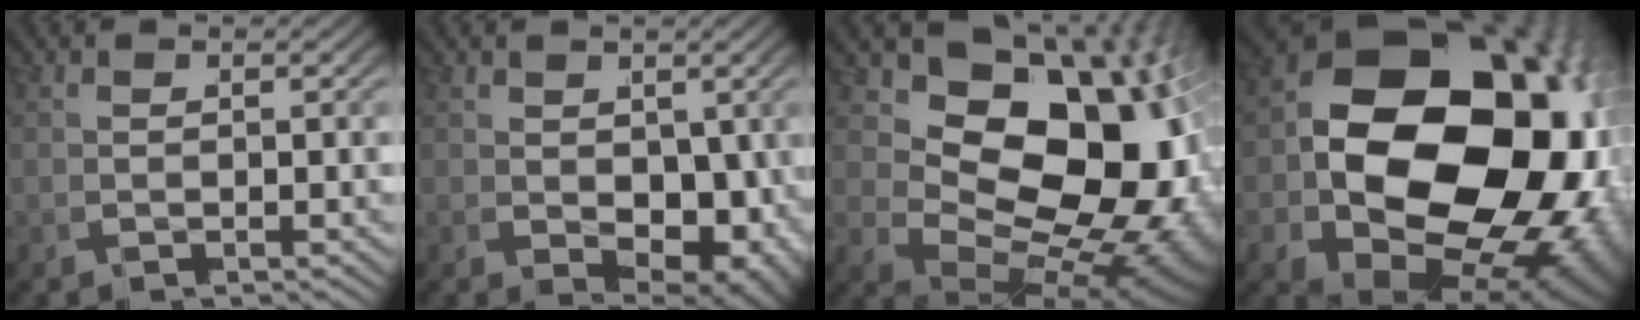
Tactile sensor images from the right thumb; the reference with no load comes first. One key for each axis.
{"total": 6.8, "fx": 0.1, "fy": 4.7, "fz": 5.0, "tx": -0.086, "ty": -0.047, "tz": 0.029}
{"total": 19.1, "fx": 1.1, "fy": 12.9, "fz": 14.0, "tx": -0.217, "ty": -0.074, "tz": 0.052}
{"total": 30.6, "fx": 0.4, "fy": 21.3, "fz": 22.0, "tx": -0.350, "ty": -0.098, "tz": 0.045}